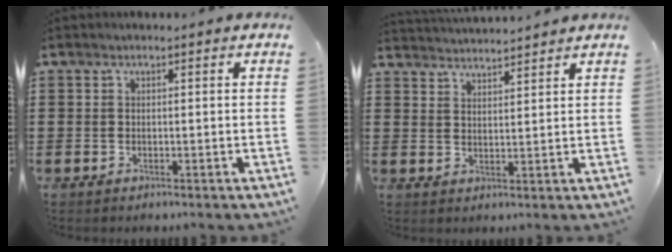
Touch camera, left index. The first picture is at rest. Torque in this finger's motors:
{"motor_torque": [2.14, 0.00, 0.44, 0.13]}